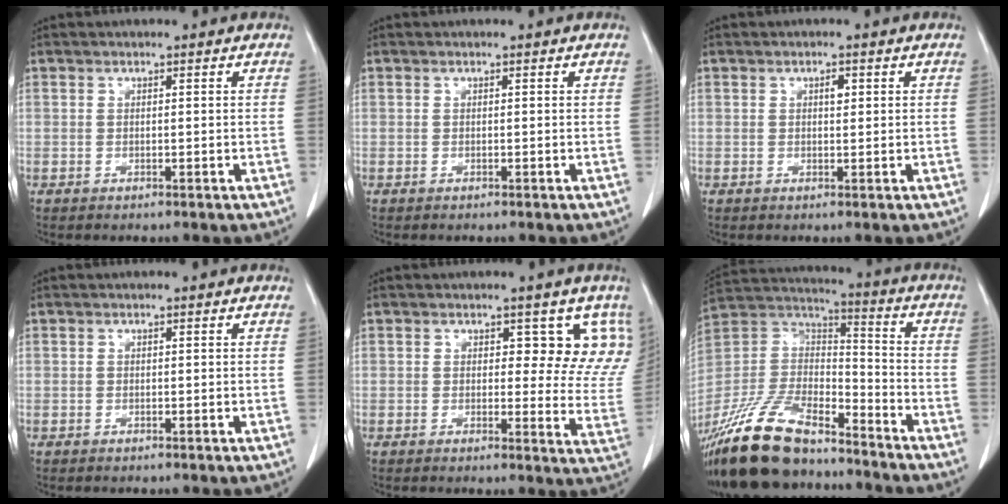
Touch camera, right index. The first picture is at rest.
{"total": 0.0}
{"total": 1.3, "force": [0.4, 0.6, 1.0], "torque": [-0.017, 0.001, 0.006]}
{"total": 0.0}
{"total": 8.2, "force": [4.8, 4.6, 4.8], "torque": [-0.025, -0.014, 0.037]}
{"total": 20.8, "force": [-17.0, 7.0, 9.8], "torque": [-0.224, 0.000, -0.316]}